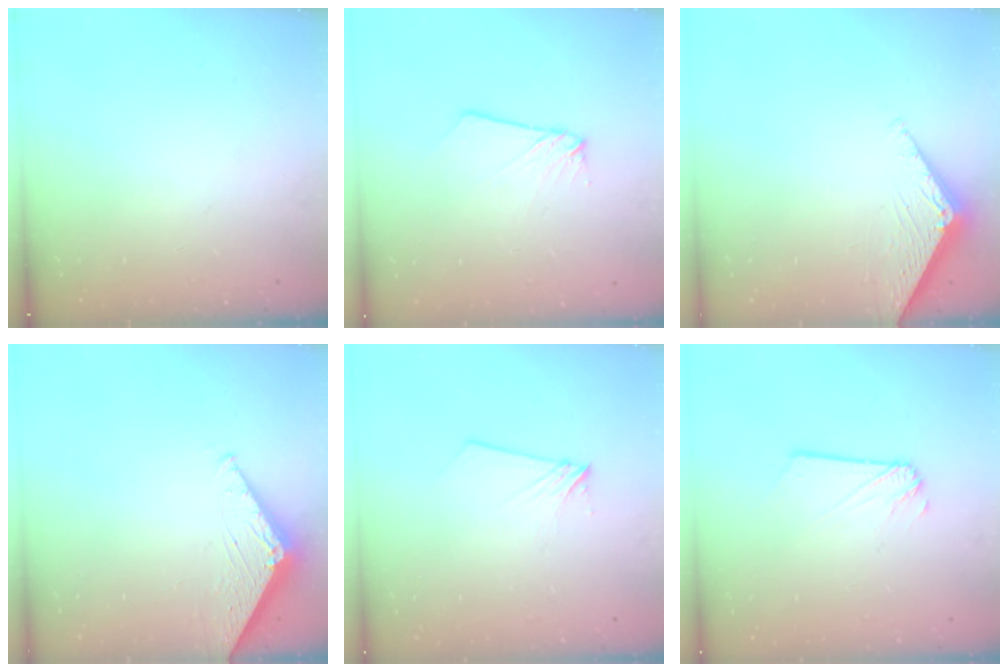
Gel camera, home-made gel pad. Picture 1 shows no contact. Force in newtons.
{"total": 2.7, "press": 2.7, "slide": 0.2}
{"total": 2.6, "press": 2.6, "slide": 0.3}
{"total": 3.2, "press": 3.2, "slide": 0.3}
{"total": 3.7, "press": 3.7, "slide": 0.4}
{"total": 2.2, "press": 2.2, "slide": 0.1}